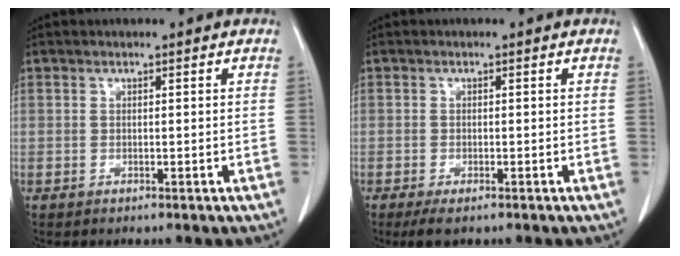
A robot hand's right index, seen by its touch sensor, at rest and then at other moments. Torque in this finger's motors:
{"motor_torque": [0.04, -0.01, 0.00, 0.01]}